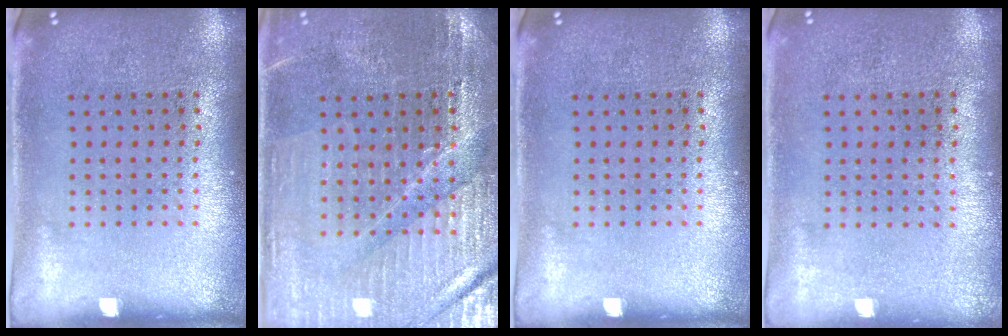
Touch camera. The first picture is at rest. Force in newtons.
{"total": 3.2, "press": 3.1, "slide": 0.5}
{"total": 0.0}
{"total": 0.0}